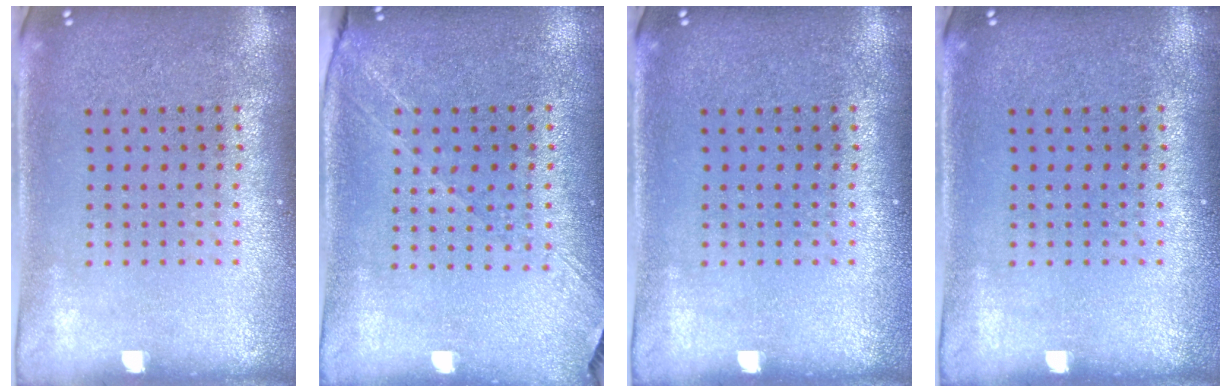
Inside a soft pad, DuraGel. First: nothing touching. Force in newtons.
{"total": 1.3, "press": 1.2, "slide": 0.6}
{"total": 0.0}
{"total": 0.0}